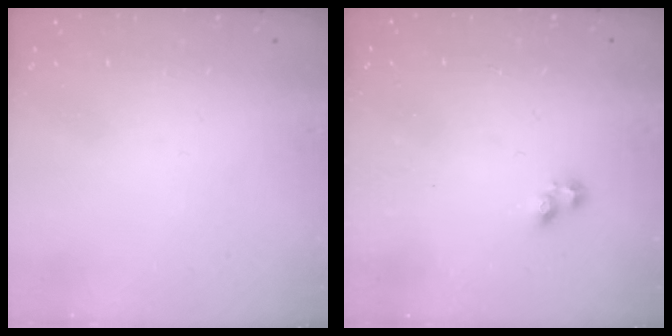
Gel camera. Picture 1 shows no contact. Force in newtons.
{"total": 1.9, "press": 1.9, "slide": 0.3}